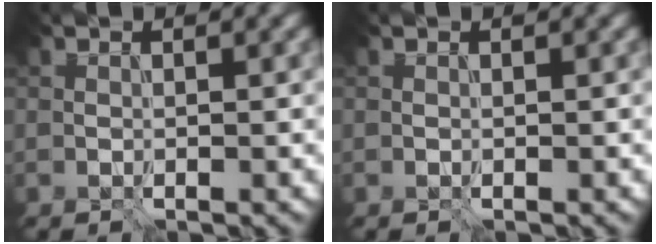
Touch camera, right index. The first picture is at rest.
{"total": 0.0}